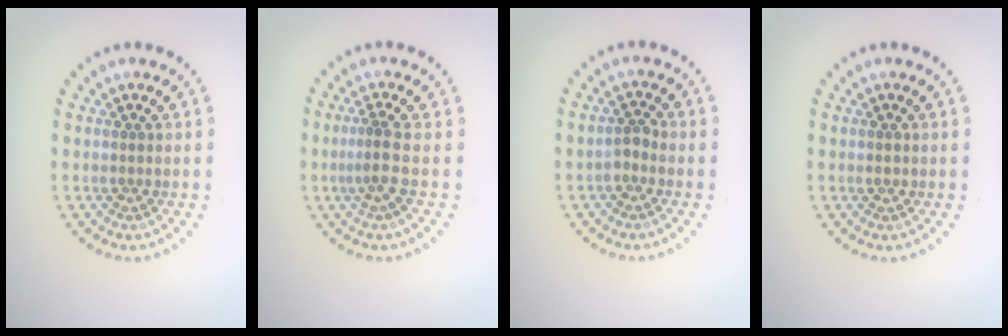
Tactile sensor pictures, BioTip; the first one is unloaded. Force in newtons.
{"total": 1.9, "press": 1.2, "slide": 1.5}
{"total": 1.1, "press": 1.0, "slide": 0.5}
{"total": 0.9, "press": 0.9, "slide": 0.1}